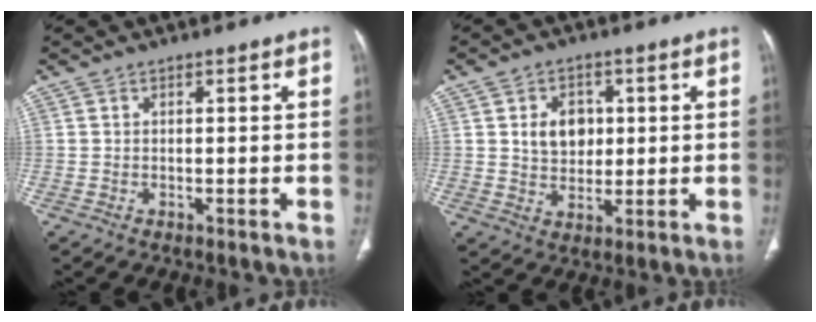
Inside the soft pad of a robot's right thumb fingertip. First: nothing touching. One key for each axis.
{"total": 7.3, "fx": 1.5, "fy": 5.6, "fz": 4.4, "tx": -0.040, "ty": -0.006, "tz": 0.028}